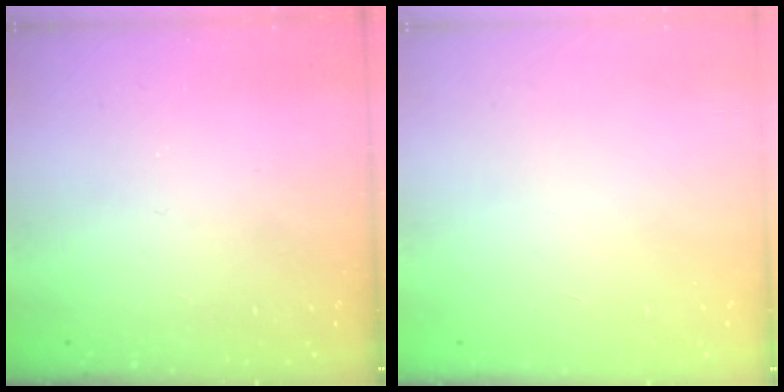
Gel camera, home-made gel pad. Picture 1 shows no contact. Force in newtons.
{"total": 0.0}